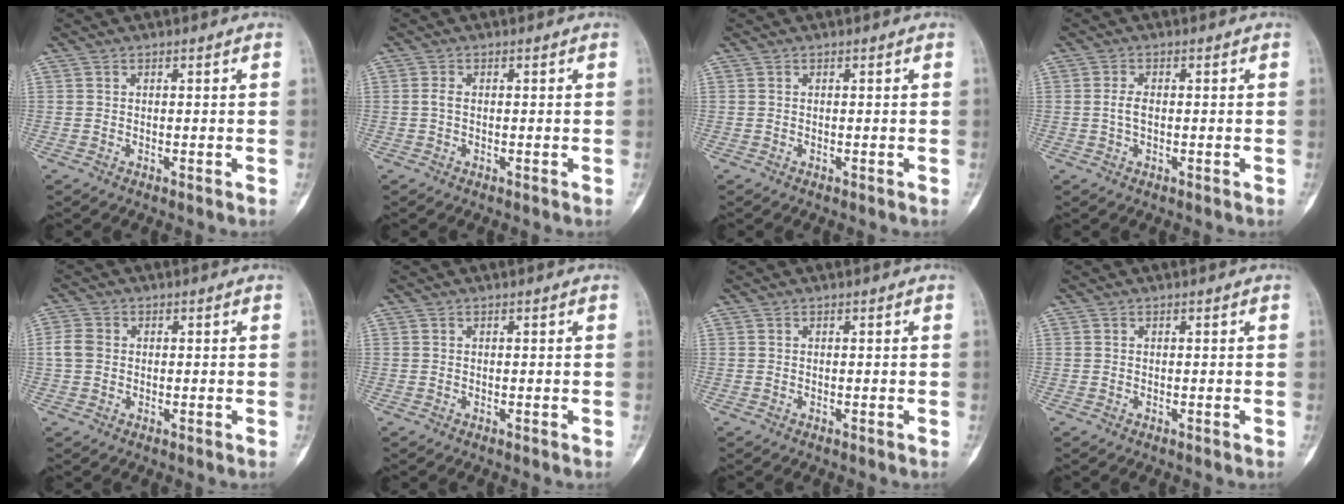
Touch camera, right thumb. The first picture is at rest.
{"total": 1.1, "force": [-0.1, 0.6, 0.9], "torque": [-0.019, 0.001, -0.002]}
{"total": 0.0}
{"total": 2.1, "force": [-0.1, 1.1, 1.8], "torque": [-0.040, 0.004, -0.004]}
{"total": 3.5, "force": [0.1, 2.9, 2.0], "torque": [-0.040, 0.007, -0.005]}
{"total": 0.0}
{"total": 0.0}
{"total": 0.0}